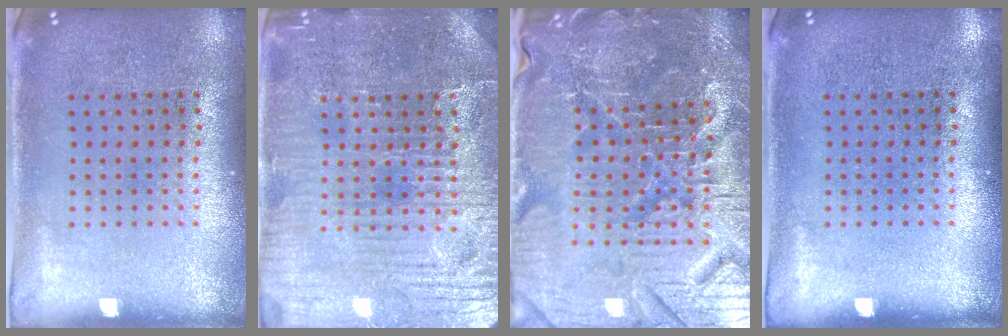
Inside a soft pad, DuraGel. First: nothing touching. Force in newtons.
{"total": 4.8, "press": 4.6, "slide": 1.3}
{"total": 5.6, "press": 5.3, "slide": 1.8}
{"total": 0.0}